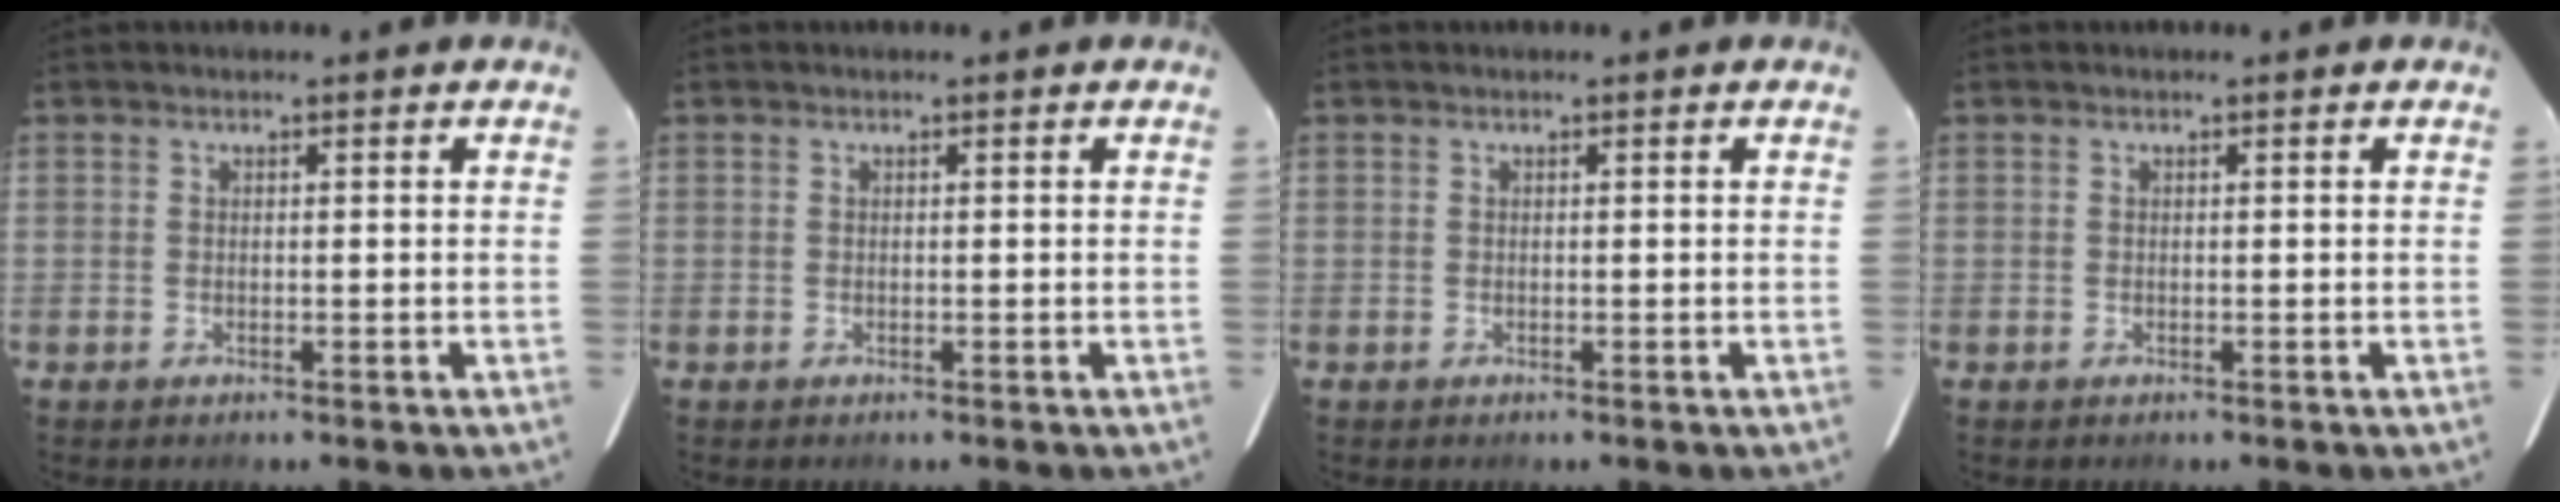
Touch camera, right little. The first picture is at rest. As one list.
[{"total": 0.0}, {"total": 0.0}, {"total": 0.0}]